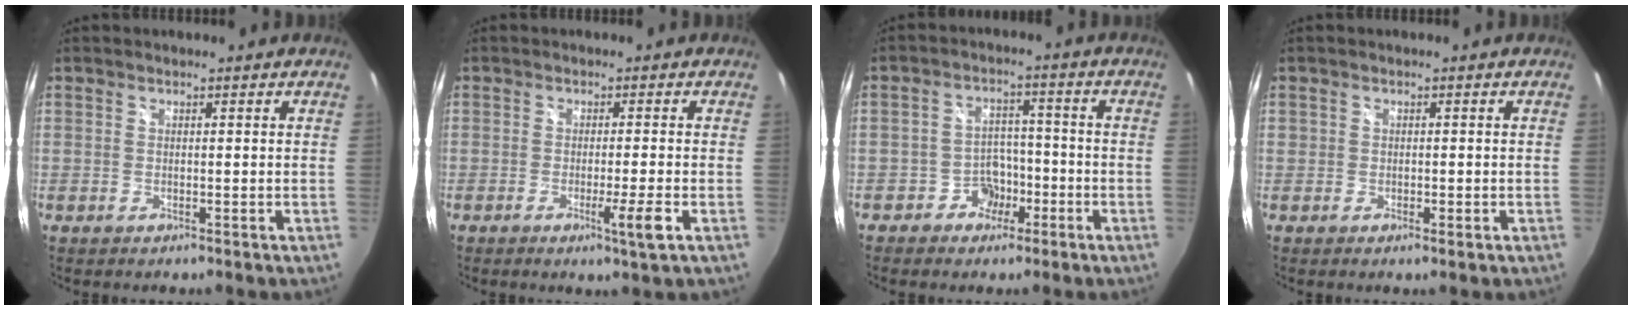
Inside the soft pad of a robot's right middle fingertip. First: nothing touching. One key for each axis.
{"total": 3.7, "fx": -1.1, "fy": -0.9, "fz": 3.4, "tx": -0.055, "ty": -0.008, "tz": -0.021}
{"total": 5.6, "fx": -3.2, "fy": 4.4, "fz": 1.4, "tx": -0.030, "ty": 0.017, "tz": -0.046}
{"total": 1.1, "fx": 0.0, "fy": 0.9, "fz": 0.7, "tx": -0.007, "ty": -0.003, "tz": -0.004}